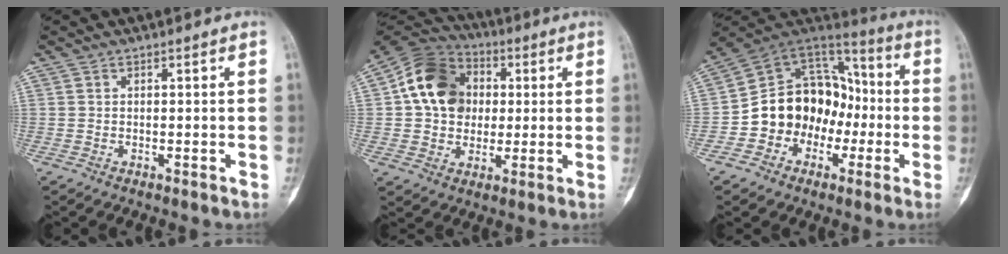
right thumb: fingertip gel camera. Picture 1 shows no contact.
{"total": 14.9, "force": [2.2, 12.1, 8.5], "torque": [-0.121, 0.015, 0.030]}
{"total": 16.6, "force": [-4.2, 13.6, 8.6], "torque": [-0.086, 0.077, -0.078]}